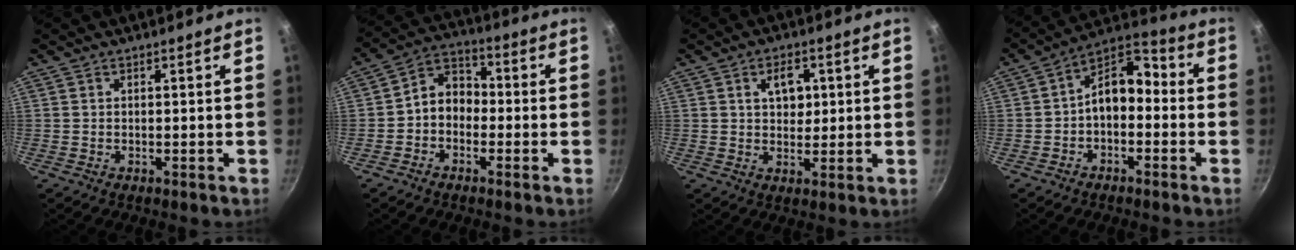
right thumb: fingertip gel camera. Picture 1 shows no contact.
{"total": 7.2, "force": [-1.6, 5.7, 4.1], "torque": [-0.037, 0.036, -0.047]}
{"total": 5.8, "force": [1.7, 3.9, 3.9], "torque": [-0.042, -0.003, 0.025]}
{"total": 10.2, "force": [-1.4, 6.8, 7.5], "torque": [-0.089, 0.056, -0.038]}